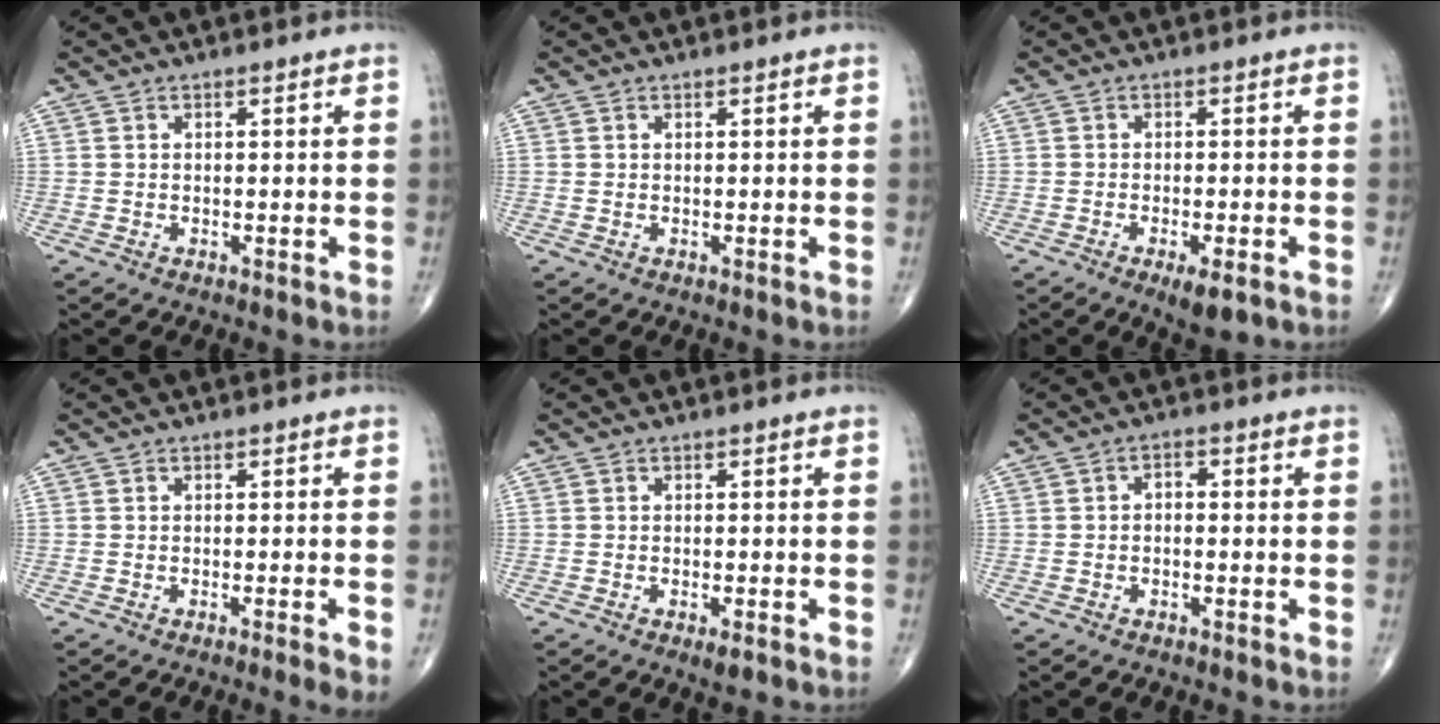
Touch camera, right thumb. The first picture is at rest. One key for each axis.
{"total": 0.0}
{"total": 4.7, "fx": -2.5, "fy": 1.3, "fz": 3.8, "tx": -0.057, "ty": -0.002, "tz": -0.033}
{"total": 3.4, "fx": -1.8, "fy": 0.1, "fz": 2.9, "tx": -0.043, "ty": -0.006, "tz": -0.027}
{"total": 2.0, "fx": -1.1, "fy": 0.5, "fz": 1.6, "tx": -0.026, "ty": 0.000, "tz": -0.015}
{"total": 1.9, "fx": -0.3, "fy": 1.2, "fz": 1.4, "tx": -0.017, "ty": 0.012, "tz": -0.011}